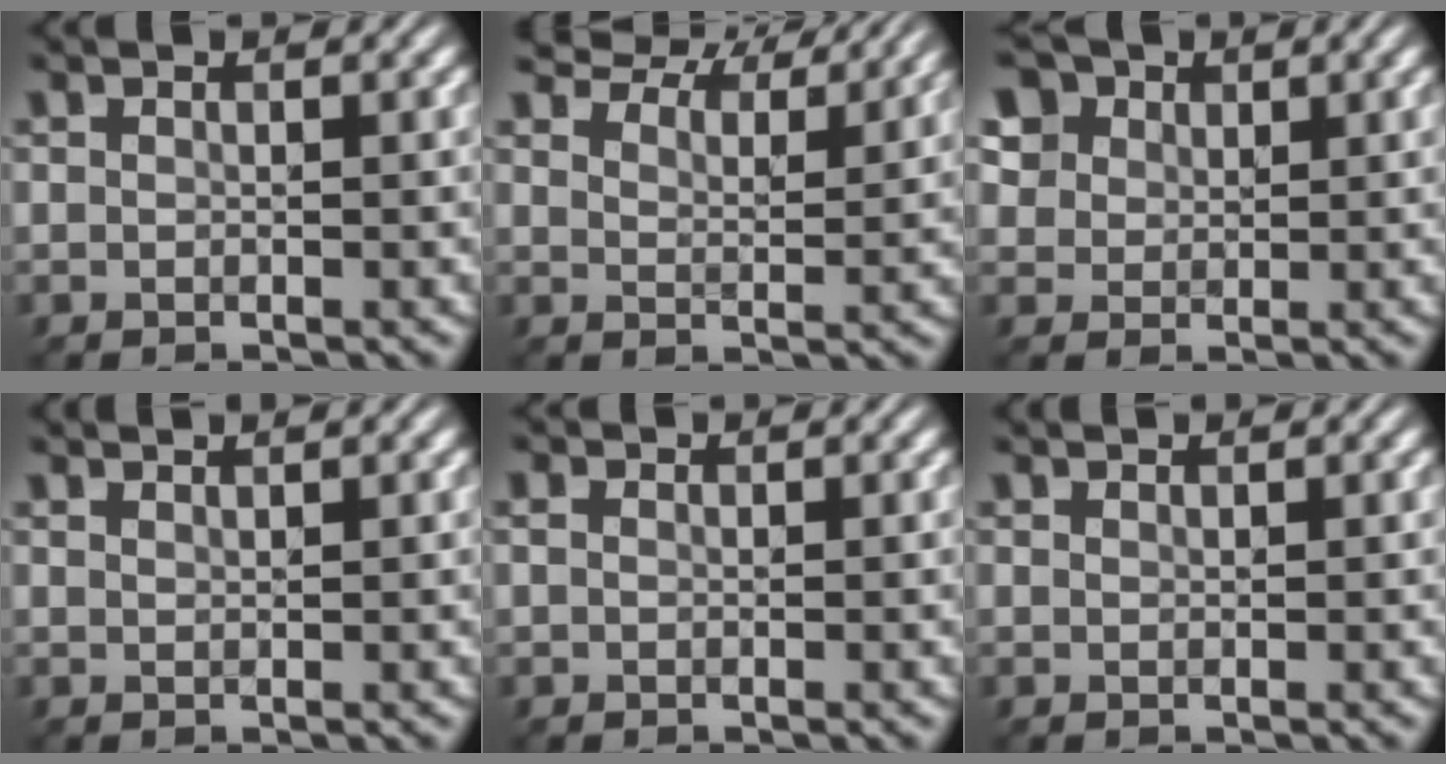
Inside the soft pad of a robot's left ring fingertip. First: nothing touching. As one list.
[{"total": 9.4, "force": [8.5, 2.1, 3.2], "torque": [-0.057, -0.007, 0.120]}, {"total": 7.7, "force": [4.6, 5.3, 3.1], "torque": [-0.086, 0.009, 0.073]}, {"total": 1.3, "force": [1.2, 0.2, 0.5], "torque": [0.002, -0.003, 0.011]}, {"total": 0.8, "force": [0.5, 0.5, 0.5], "torque": [-0.011, 0.002, 0.005]}, {"total": 0.9, "force": [0.9, 0.0, 0.2], "torque": [-0.003, -0.005, 0.010]}]